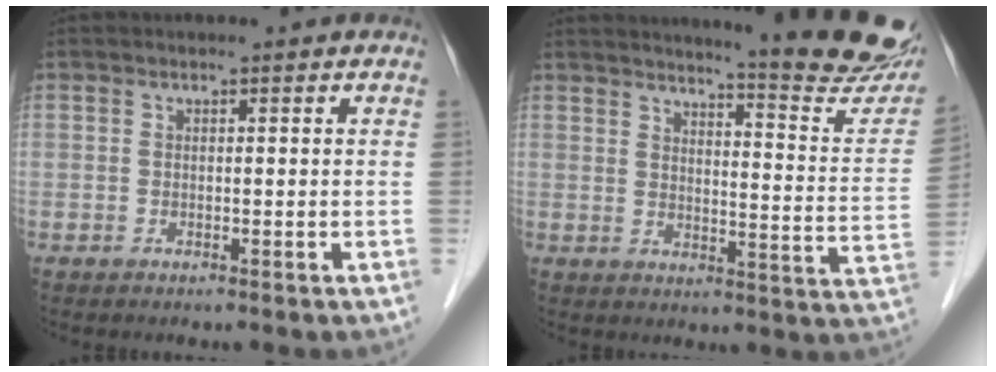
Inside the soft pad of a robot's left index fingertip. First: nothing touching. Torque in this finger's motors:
{"motor_torque": [1.06, -1.08, 0.34, 0.01]}